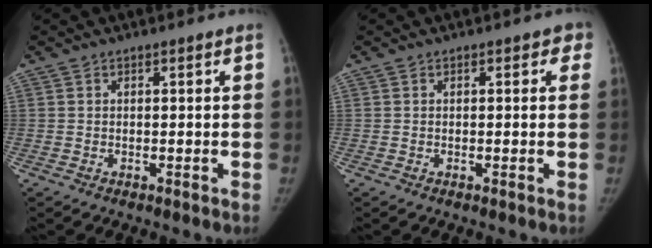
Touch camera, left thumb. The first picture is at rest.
{"total": 1.8, "force": [0.7, 1.2, 1.2], "torque": [0.014, 0.005, 0.001]}